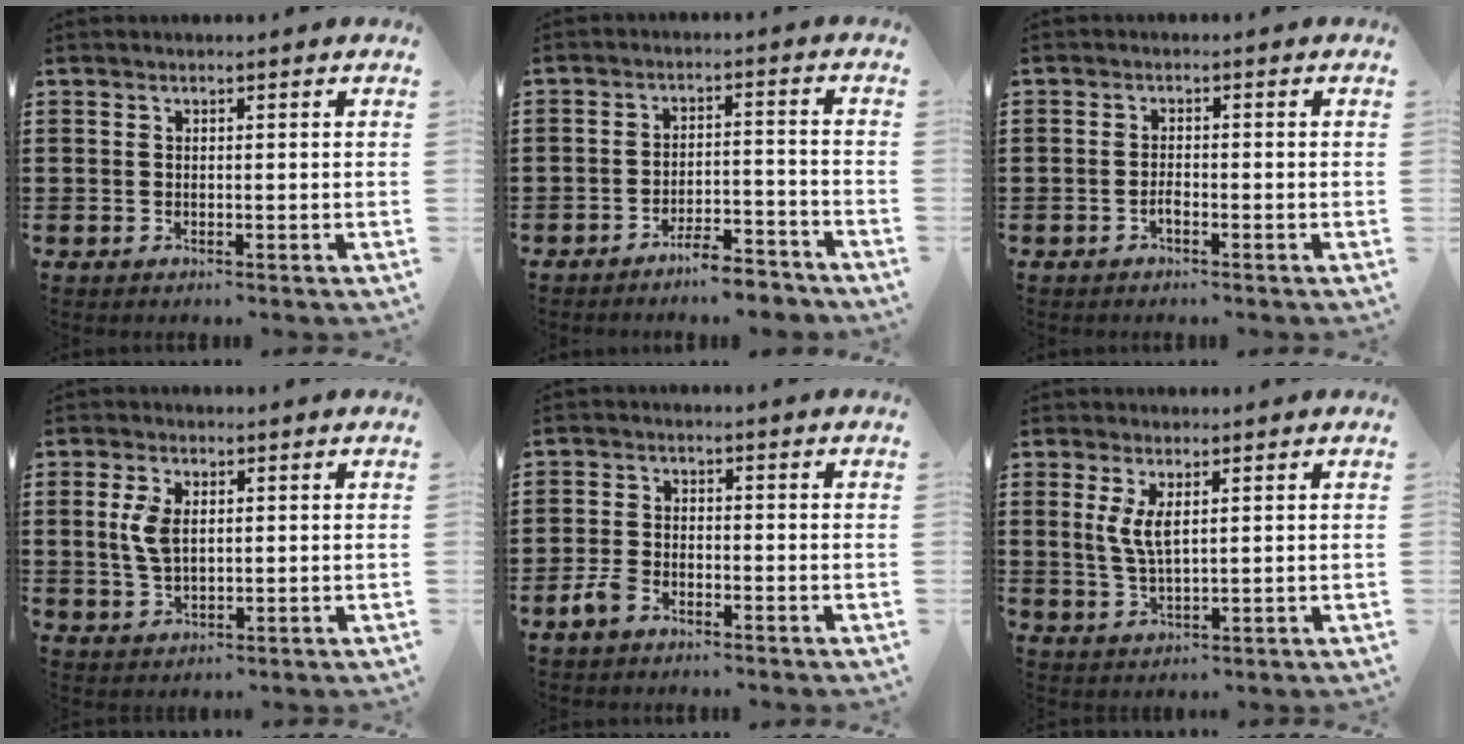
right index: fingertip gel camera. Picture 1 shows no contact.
{"total": 4.8, "force": [-4.6, 0.4, 1.6], "torque": [-0.026, 0.003, -0.088]}
{"total": 1.4, "force": [-0.9, 0.4, 0.9], "torque": [-0.021, -0.003, -0.016]}
{"total": 4.8, "force": [0.8, 2.6, 4.0], "torque": [-0.099, 0.004, 0.009]}
{"total": 3.3, "force": [-2.2, 1.6, 1.8], "torque": [-0.054, -0.001, -0.049]}
{"total": 4.4, "force": [1.5, 1.5, 3.8], "torque": [-0.081, 0.003, 0.026]}